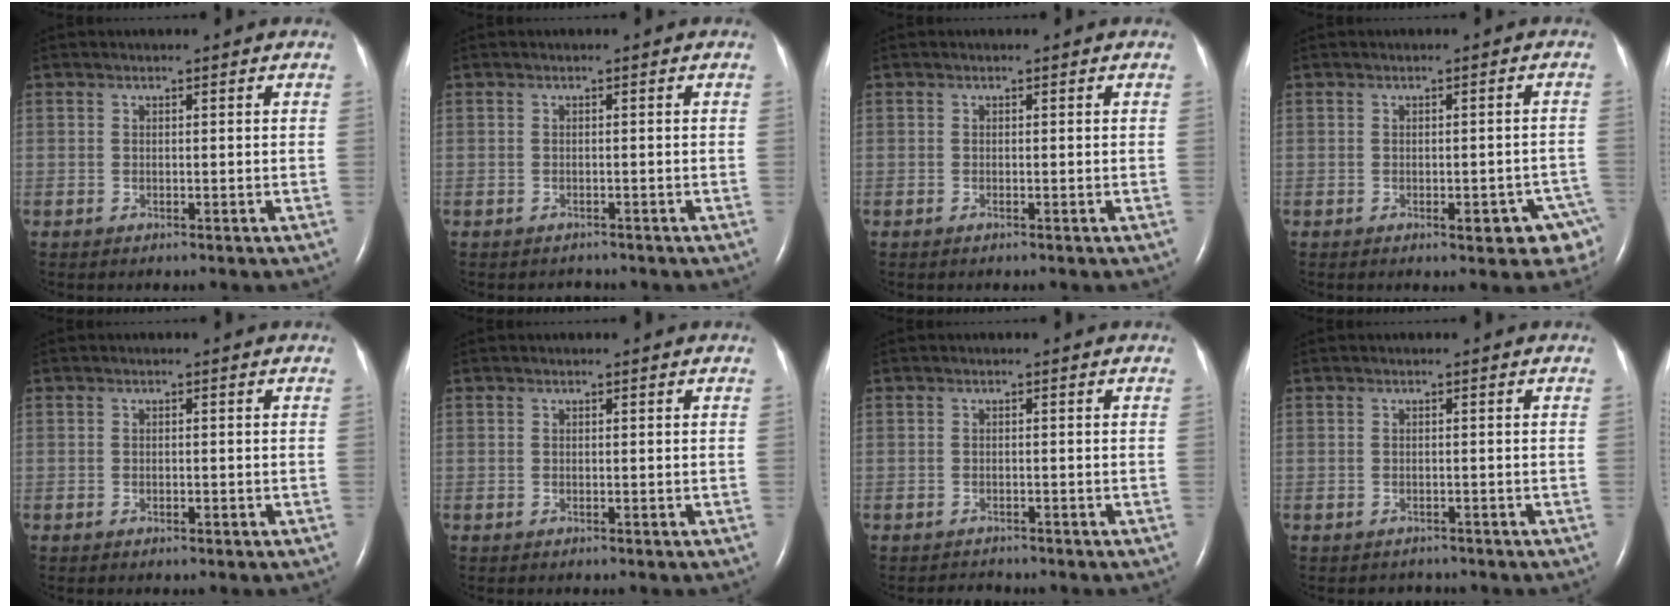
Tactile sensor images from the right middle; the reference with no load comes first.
{"total": 1.1, "force": [-1.0, 0.5, -0.1], "torque": [-0.003, -0.001, -0.013]}
{"total": 0.0}
{"total": 5.9, "force": [-3.6, 2.2, 4.1], "torque": [-0.031, 0.012, -0.042]}
{"total": 0.5, "force": [-0.3, 0.2, 0.4], "torque": [-0.011, -0.001, -0.001]}
{"total": 0.0}
{"total": 1.3, "force": [-1.3, 0.4, -0.2], "torque": [-0.002, -0.006, -0.017]}
{"total": 1.4, "force": [-1.2, 0.7, -0.2], "torque": [-0.003, -0.001, -0.017]}